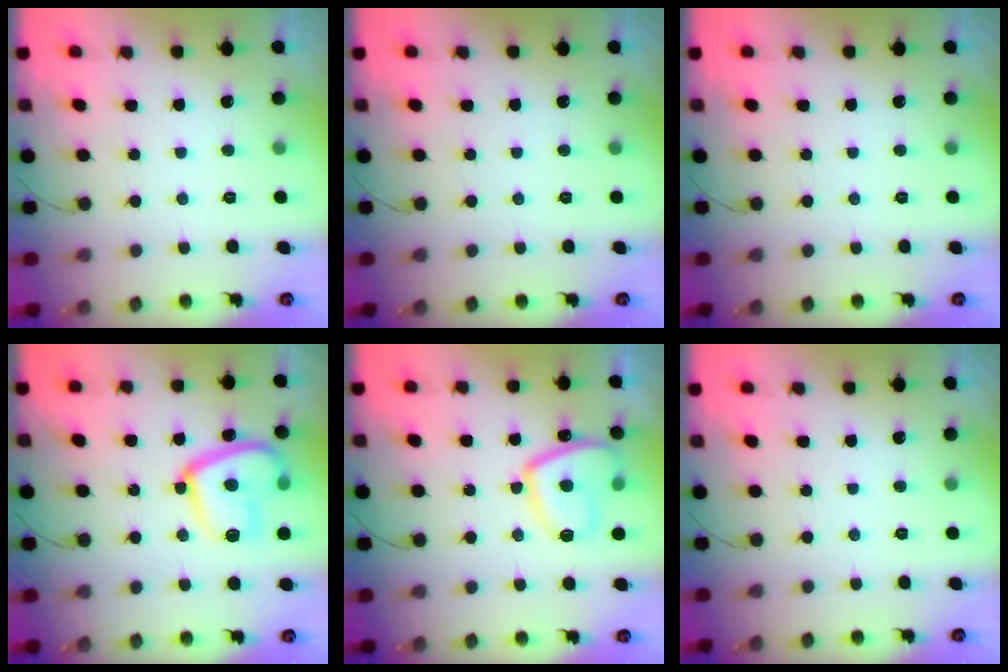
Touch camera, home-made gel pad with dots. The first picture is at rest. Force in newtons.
{"total": 0.0}
{"total": 0.0}
{"total": 17.1, "press": 17.0, "slide": 2.0}
{"total": 12.4, "press": 12.3, "slide": 1.2}
{"total": 0.0}